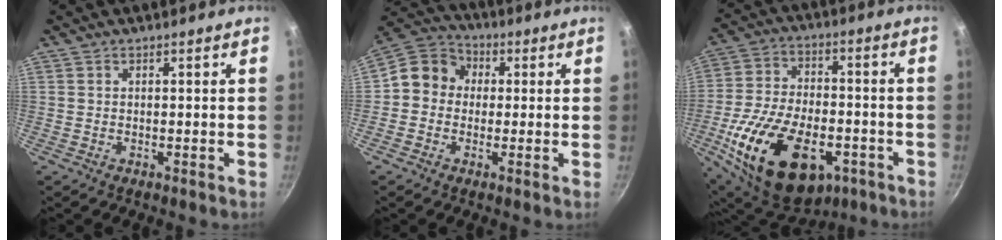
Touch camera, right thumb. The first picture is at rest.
{"total": 8.8, "force": [0.3, 7.9, 3.9], "torque": [-0.037, 0.024, -0.021]}
{"total": 25.1, "force": [-9.2, 14.6, 18.2], "torque": [-0.312, 0.021, -0.144]}